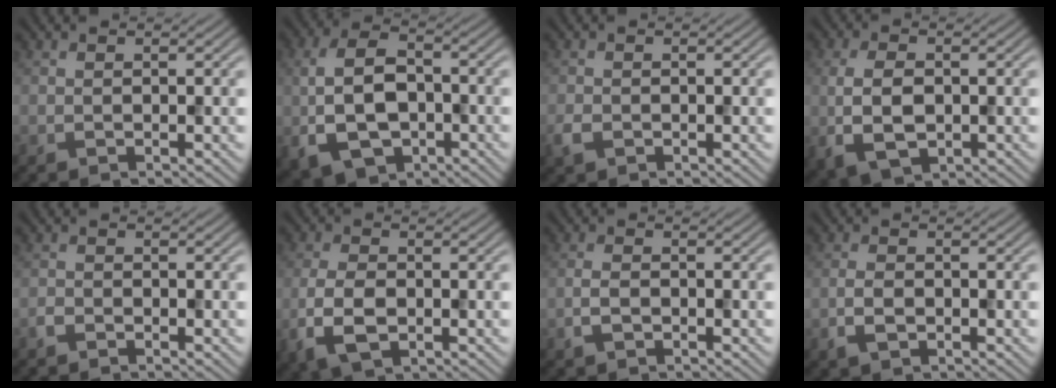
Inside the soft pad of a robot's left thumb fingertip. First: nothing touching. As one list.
[{"total": 9.1, "force": [-2.1, 5.7, 6.8], "torque": [-0.154, -0.004, -0.044]}, {"total": 1.7, "force": [-0.9, 1.2, 0.9], "torque": [-0.024, -0.004, -0.020]}, {"total": 5.5, "force": [-0.7, 3.3, 4.4], "torque": [-0.100, -0.008, -0.011]}, {"total": 1.2, "force": [-1.0, 0.5, 0.4], "torque": [-0.008, 0.000, -0.023]}, {"total": 5.6, "force": [-1.9, 3.2, 4.2], "torque": [-0.101, -0.007, -0.042]}, {"total": 2.0, "force": [-1.1, 1.0, 1.3], "torque": [-0.027, 0.001, -0.026]}, {"total": 2.5, "force": [-1.2, 1.4, 1.8], "torque": [-0.040, -0.002, -0.024]}]